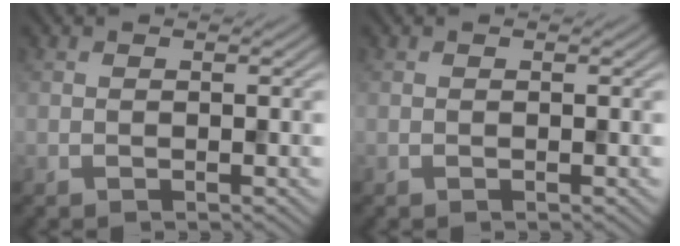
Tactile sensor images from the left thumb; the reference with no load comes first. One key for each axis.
{"total": 0.0}